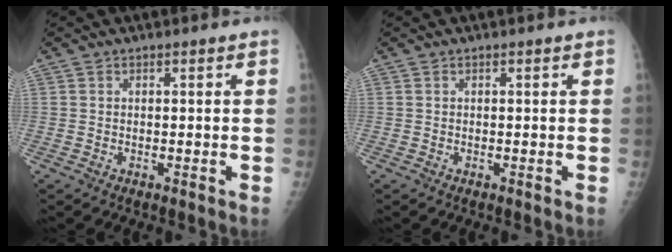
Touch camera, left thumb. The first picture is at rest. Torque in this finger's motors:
{"motor_torque": [0.05, 0.11, 0.24, -0.06, -0.01]}